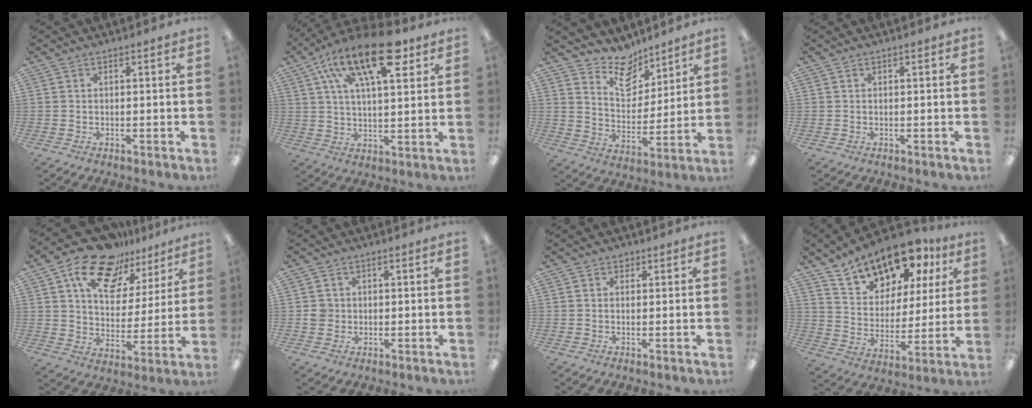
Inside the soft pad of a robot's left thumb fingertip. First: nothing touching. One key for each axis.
{"total": 21.2, "fx": 11.1, "fy": 8.8, "fz": 15.7, "tx": -0.260, "ty": -0.039, "tz": 0.180}
{"total": 11.4, "fx": 9.6, "fy": 5.5, "fz": 2.9, "tx": -0.048, "ty": -0.068, "tz": 0.180}
{"total": 0.0}
{"total": 17.0, "fx": 11.9, "fy": 9.1, "fz": 7.9, "tx": -0.147, "ty": -0.066, "tz": 0.214}
{"total": 2.7, "fx": 0.1, "fy": 2.7, "fz": 0.6, "tx": -0.006, "ty": 0.002, "tz": -0.002}
{"total": 1.1, "fx": 0.7, "fy": 0.8, "fz": 0.3, "tx": 0.002, "ty": -0.002, "tz": 0.011}
{"total": 15.2, "fx": 12.1, "fy": 7.3, "fz": 5.7, "tx": -0.108, "ty": -0.075, "tz": 0.217}